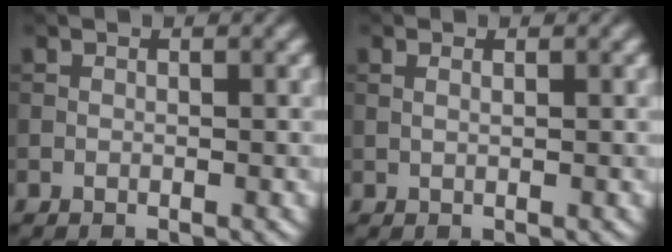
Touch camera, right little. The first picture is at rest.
{"total": 0.8, "force": [0.4, 0.2, 0.6], "torque": [-0.008, -0.007, 0.005]}